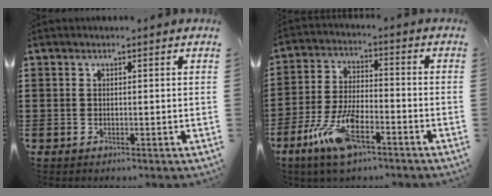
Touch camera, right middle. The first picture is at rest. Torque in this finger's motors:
{"motor_torque": [0.22, 0.09, 0.40, 0.21]}